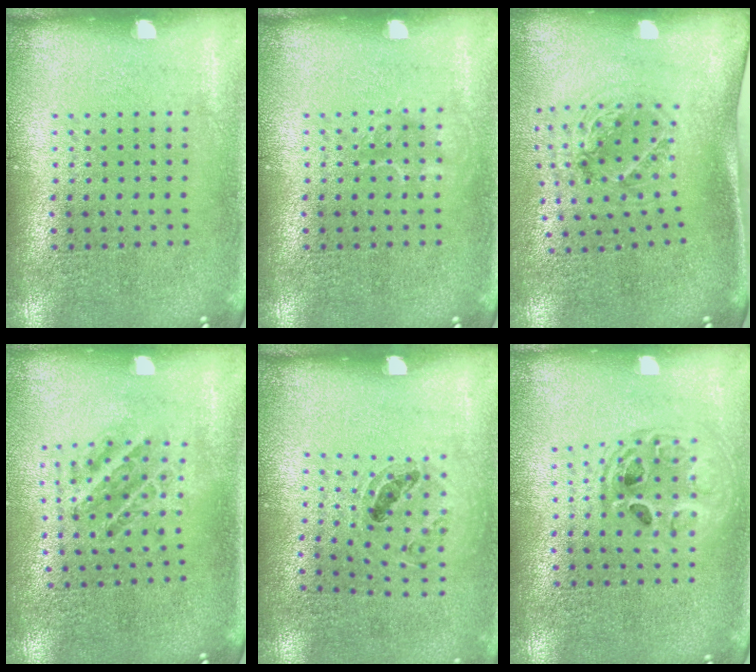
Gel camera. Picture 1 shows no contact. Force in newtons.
{"total": 1.0, "press": 0.9, "slide": 0.2}
{"total": 1.3, "press": 1.2, "slide": 0.6}
{"total": 1.0, "press": 1.0, "slide": 0.1}
{"total": 0.9, "press": 0.8, "slide": 0.4}
{"total": 1.5, "press": 1.3, "slide": 0.7}